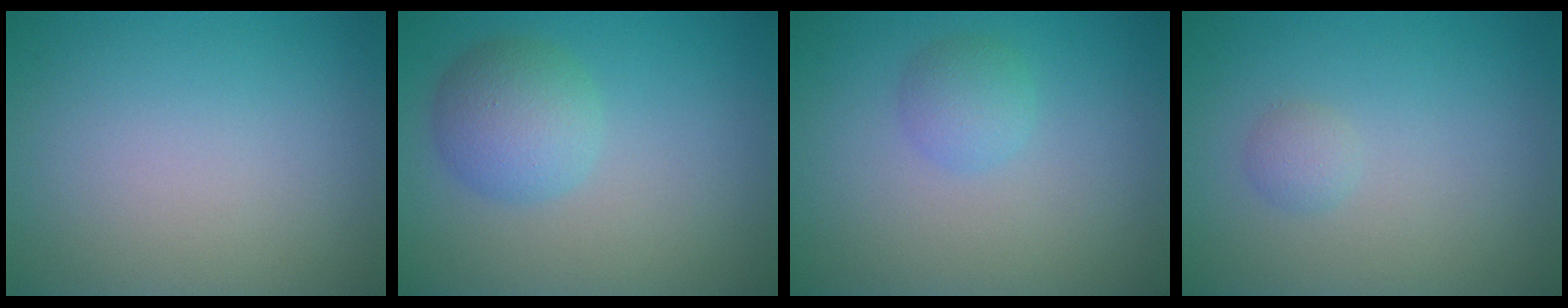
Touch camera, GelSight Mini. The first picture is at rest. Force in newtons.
{"total": 3.8, "press": 3.8, "slide": 0.1}
{"total": 1.9, "press": 1.9, "slide": 0.1}
{"total": 1.0, "press": 1.0, "slide": 0.1}